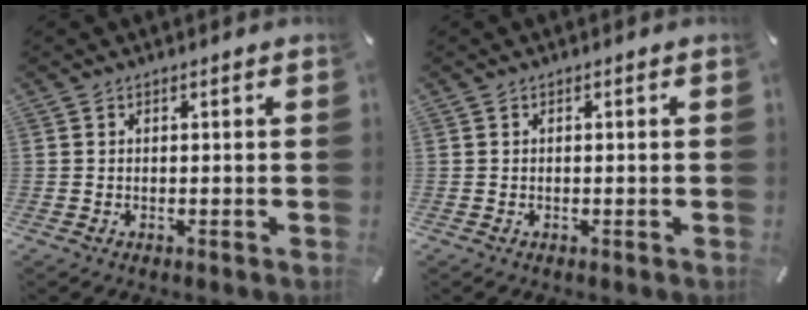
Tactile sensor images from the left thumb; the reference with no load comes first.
{"total": 0.0}